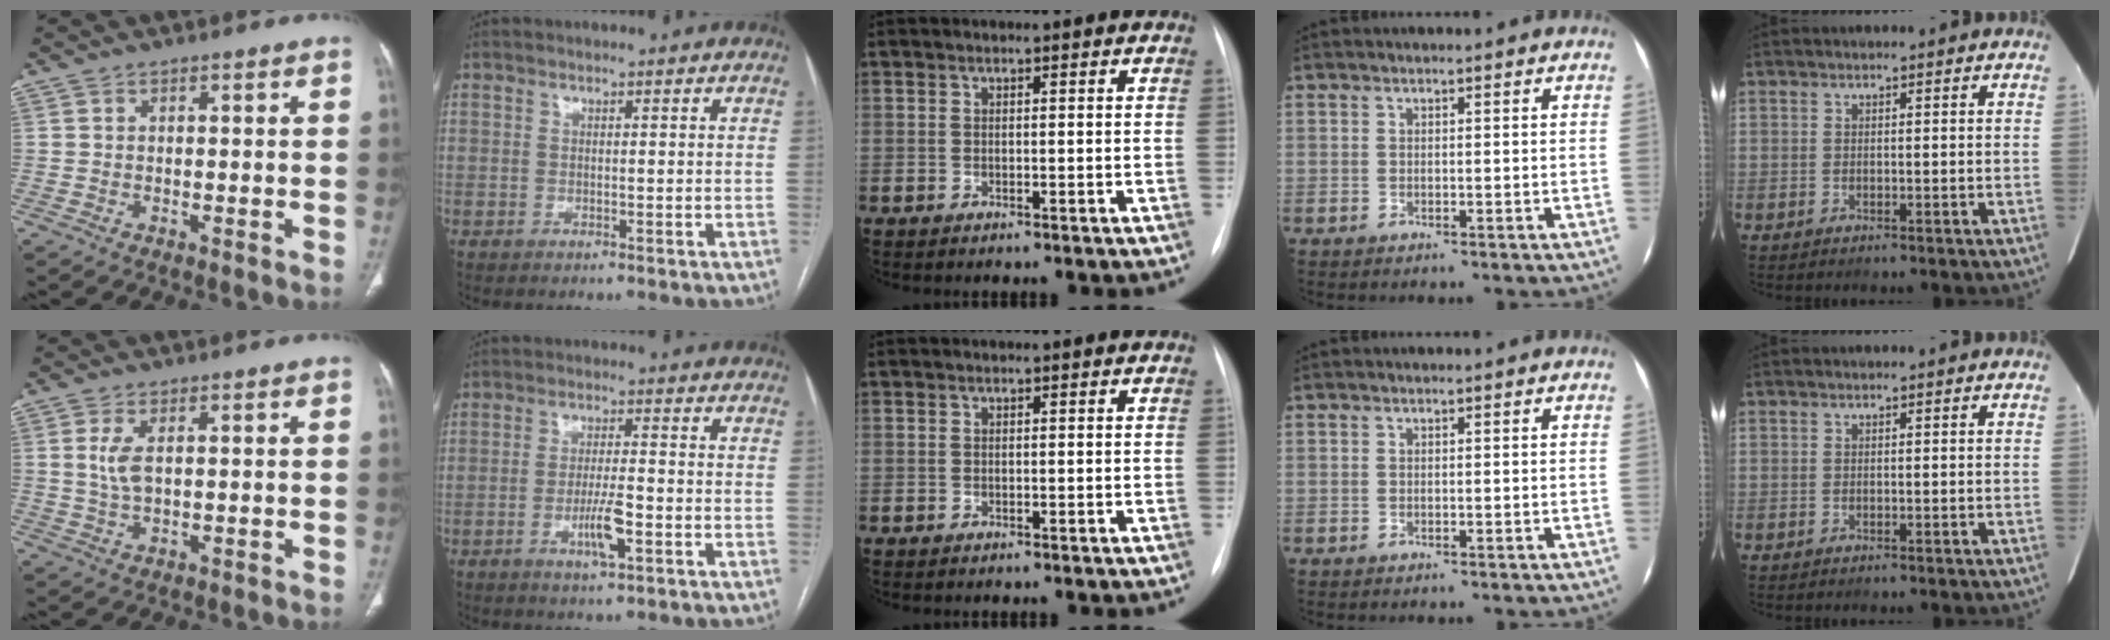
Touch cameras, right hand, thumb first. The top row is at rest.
{"thumb": {"total": 4.3, "force": [0.9, 2.0, 3.7], "torque": [-0.087, -0.004, 0.025]}, "index": {"total": 5.3, "force": [-2.2, 0.6, 4.8], "torque": [-0.092, -0.005, -0.038]}}